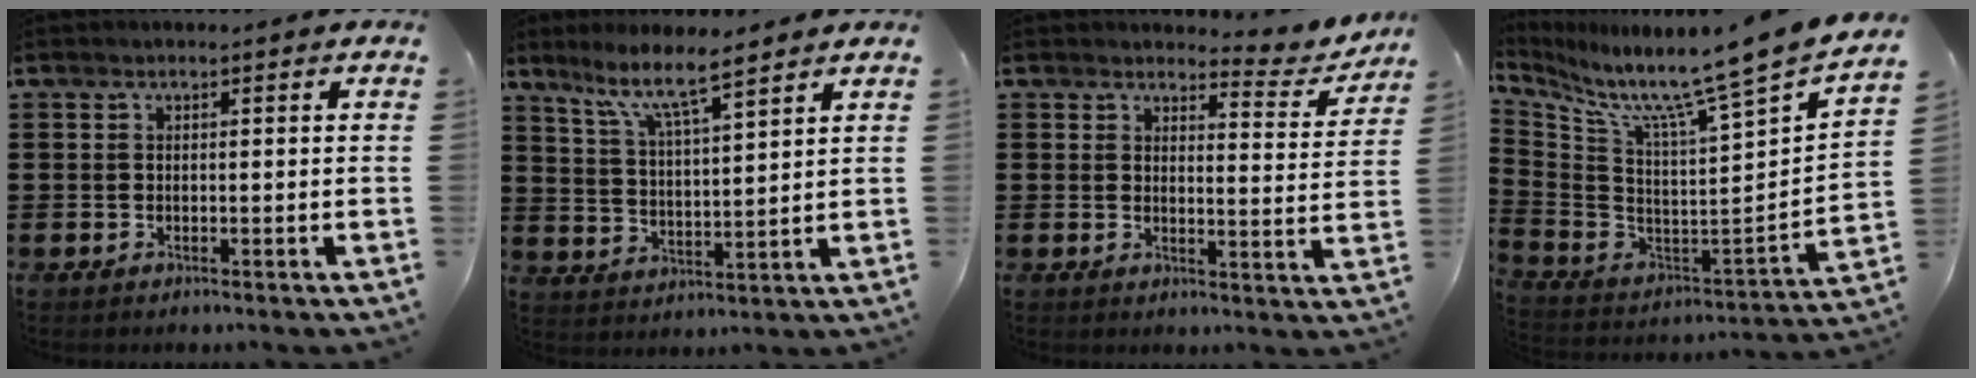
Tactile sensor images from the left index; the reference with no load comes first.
{"total": 7.4, "force": [6.1, 0.4, 4.2], "torque": [-0.100, -0.025, 0.107]}
{"total": 4.4, "force": [4.1, 0.5, 1.5], "torque": [-0.030, -0.026, 0.068]}
{"total": 9.0, "force": [7.9, -1.5, 4.1], "torque": [-0.095, -0.090, 0.115]}